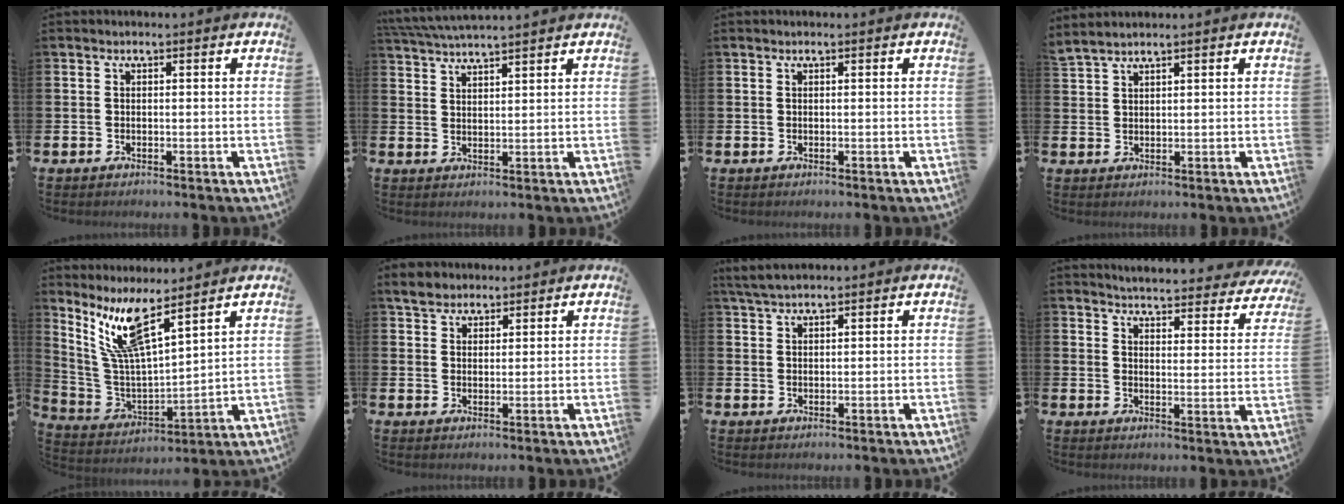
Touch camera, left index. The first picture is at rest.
{"total": 4.1, "force": [4.0, -0.3, 0.6], "torque": [-0.030, -0.016, 0.074]}
{"total": 0.0}
{"total": 2.1, "force": [2.1, 0.1, 0.3], "torque": [-0.008, -0.004, 0.039]}
{"total": 9.5, "force": [6.9, 1.7, 6.3], "torque": [-0.150, -0.030, 0.121]}
{"total": 3.9, "force": [3.6, 1.6, 0.5], "torque": [-0.013, -0.006, 0.066]}
{"total": 2.9, "force": [2.6, 0.5, 1.2], "torque": [-0.035, 0.001, 0.049]}
{"total": 4.1, "force": [4.1, 0.5, 0.4], "torque": [-0.026, -0.037, 0.068]}